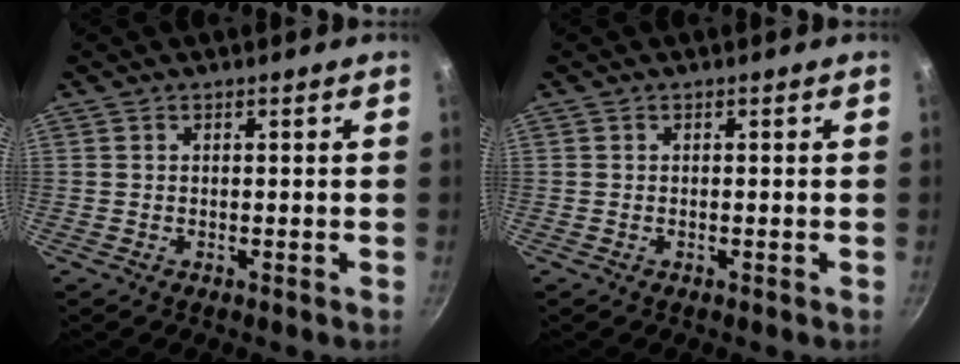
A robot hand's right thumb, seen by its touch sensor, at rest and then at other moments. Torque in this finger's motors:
{"motor_torque": [-0.32, 0.10, -0.41, -0.06, 0.00]}